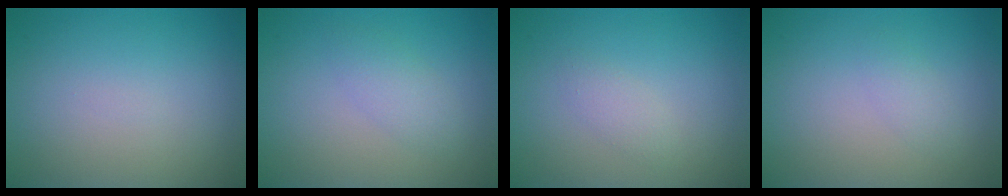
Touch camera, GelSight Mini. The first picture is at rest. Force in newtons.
{"total": 1.9, "press": 1.9, "slide": 0.2}
{"total": 1.2, "press": 1.2, "slide": 0.0}
{"total": 1.1, "press": 1.1, "slide": 0.0}